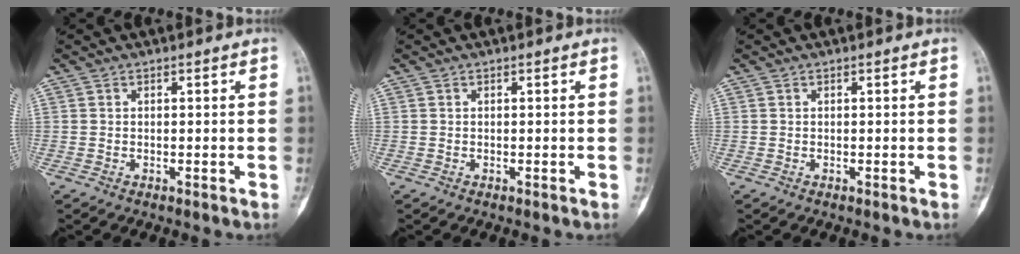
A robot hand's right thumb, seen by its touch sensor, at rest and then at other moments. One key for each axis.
{"total": 0.0}
{"total": 0.0}